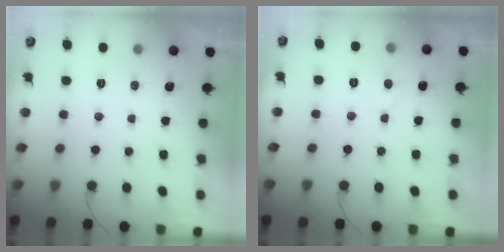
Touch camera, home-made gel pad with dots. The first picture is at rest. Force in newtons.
{"total": 5.1, "press": 5.1, "slide": 0.5}